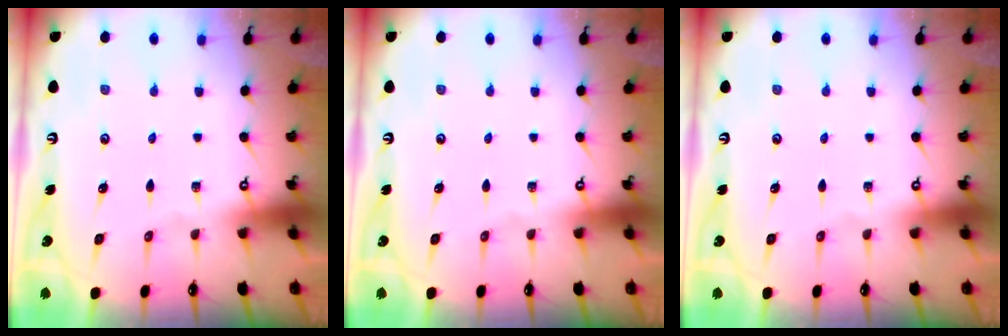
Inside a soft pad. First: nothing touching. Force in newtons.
{"total": 0.0}
{"total": 0.0}